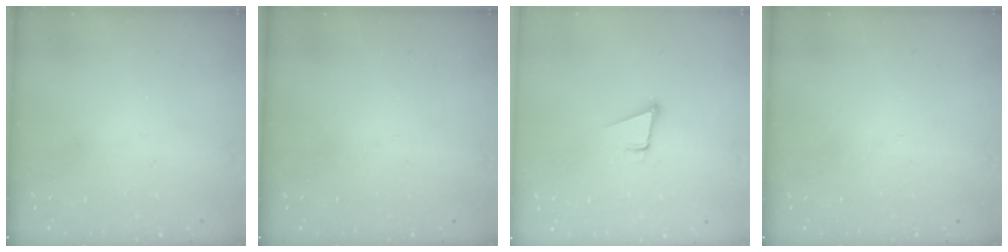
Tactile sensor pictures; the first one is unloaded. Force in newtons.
{"total": 0.0}
{"total": 3.7, "press": 2.9, "slide": 2.2}
{"total": 0.0}